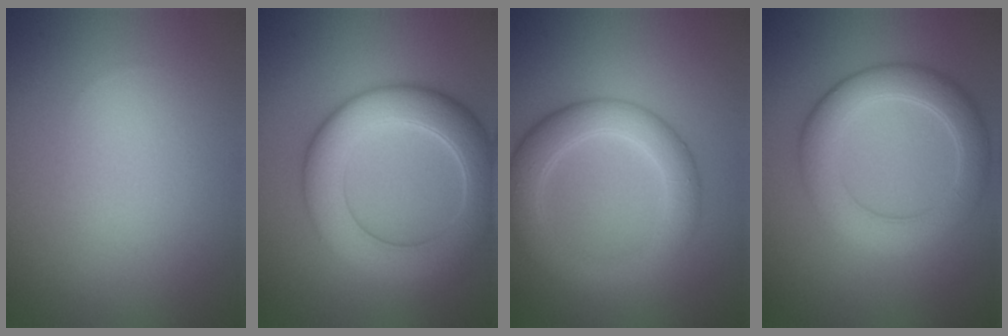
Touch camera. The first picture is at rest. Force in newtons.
{"total": 7.6, "press": 7.6, "slide": 0.3}
{"total": 4.9, "press": 4.9, "slide": 0.2}
{"total": 5.3, "press": 5.3, "slide": 0.5}